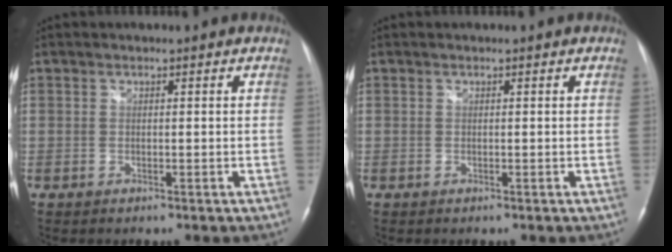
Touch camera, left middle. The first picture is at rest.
{"total": 0.0}